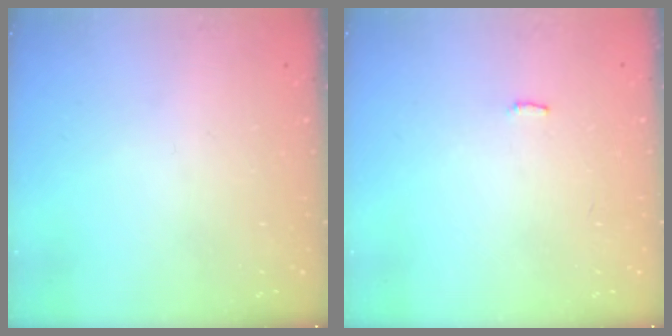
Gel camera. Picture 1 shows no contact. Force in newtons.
{"total": 3.1, "press": 3.1, "slide": 0.2}